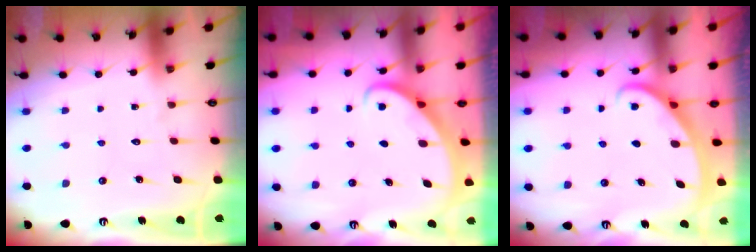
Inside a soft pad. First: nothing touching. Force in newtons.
{"total": 2.8, "press": 2.8, "slide": 0.2}
{"total": 2.5, "press": 2.5, "slide": 0.2}